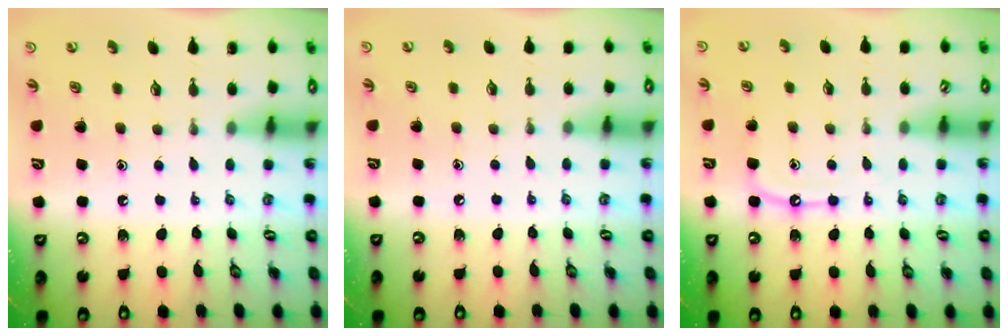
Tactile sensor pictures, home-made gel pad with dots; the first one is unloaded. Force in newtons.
{"total": 2.6, "press": 2.6, "slide": 0.3}
{"total": 8.0, "press": 7.9, "slide": 0.9}